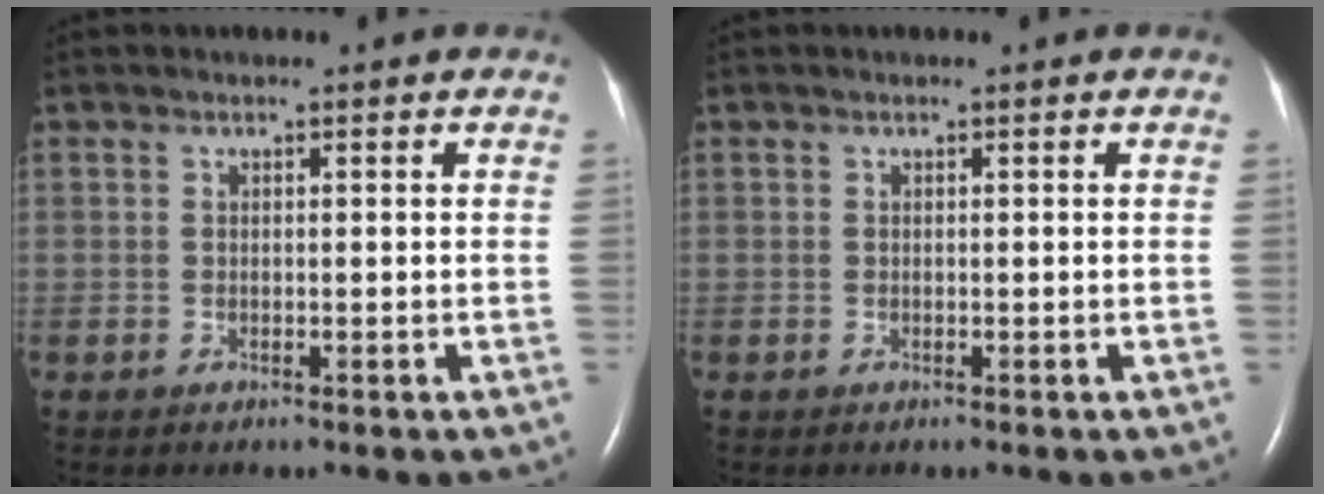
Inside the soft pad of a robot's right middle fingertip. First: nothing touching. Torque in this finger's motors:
{"motor_torque": [-0.04, 0.04, 0.00, -0.02]}